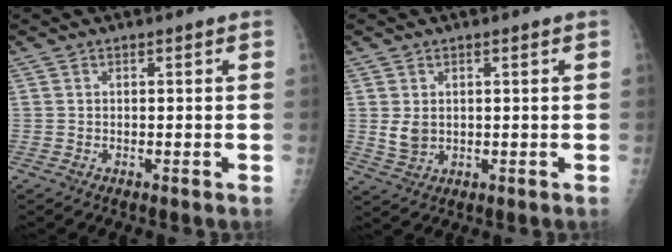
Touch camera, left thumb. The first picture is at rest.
{"total": 3.3, "force": [0.6, 2.5, 2.1], "torque": [-0.031, -0.010, 0.018]}